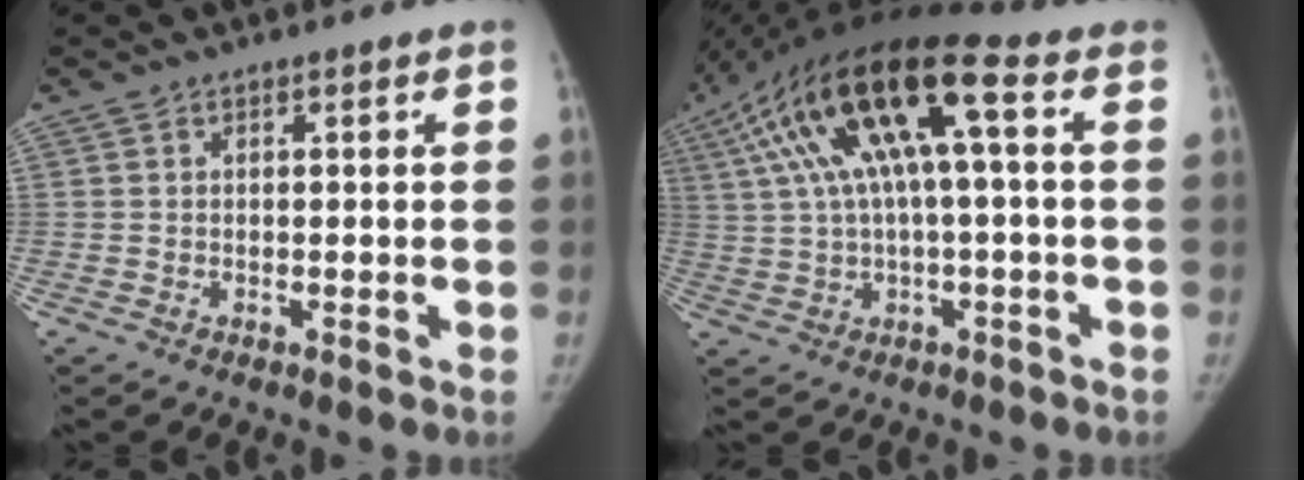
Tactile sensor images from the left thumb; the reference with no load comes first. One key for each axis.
{"total": 18.0, "fx": 4.4, "fy": 4.8, "fz": 16.8, "tx": -0.340, "ty": 0.044, "tz": 0.075}